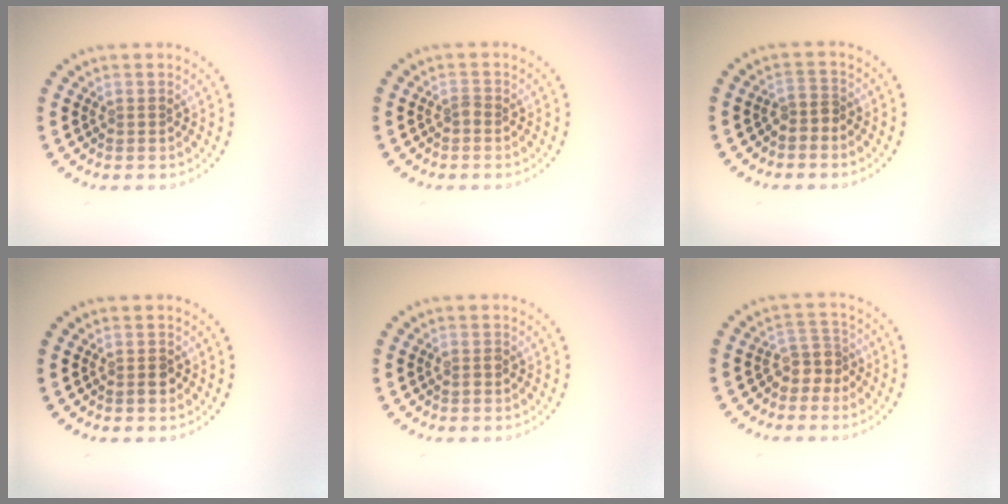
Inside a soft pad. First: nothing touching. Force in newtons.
{"total": 0.6, "press": 0.5, "slide": 0.4}
{"total": 1.6, "press": 1.2, "slide": 1.1}
{"total": 1.3, "press": 1.2, "slide": 0.4}
{"total": 0.8, "press": 0.8, "slide": 0.2}
{"total": 2.6, "press": 2.0, "slide": 1.5}